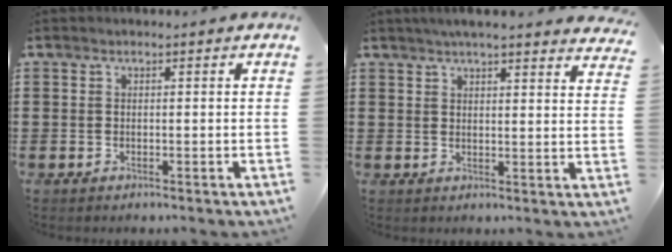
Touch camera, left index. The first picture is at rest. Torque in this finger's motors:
{"motor_torque": [2.14, 0.00, 0.26, 0.06]}